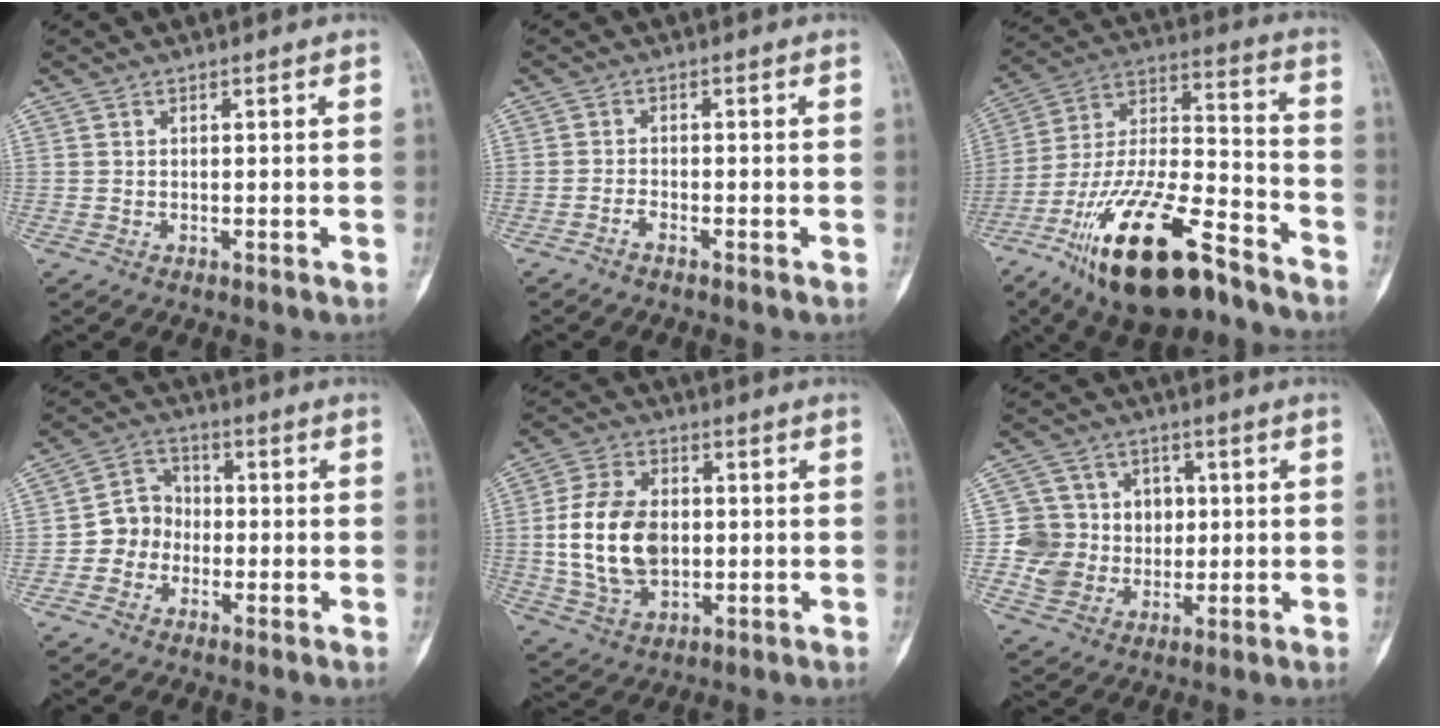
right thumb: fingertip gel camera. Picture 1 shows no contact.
{"total": 1.4, "force": [-1.2, 0.3, 0.7], "torque": [-0.016, 0.011, -0.025]}
{"total": 24.2, "force": [-15.2, 8.5, 16.8], "torque": [-0.310, 0.072, -0.267]}
{"total": 6.8, "force": [-1.7, 6.1, 2.6], "torque": [-0.012, 0.028, -0.046]}
{"total": 14.4, "force": [0.0, 9.7, 10.6], "torque": [-0.185, 0.005, 0.006]}
{"total": 11.3, "force": [0.4, 10.7, 3.5], "torque": [-0.017, 0.016, 0.014]}